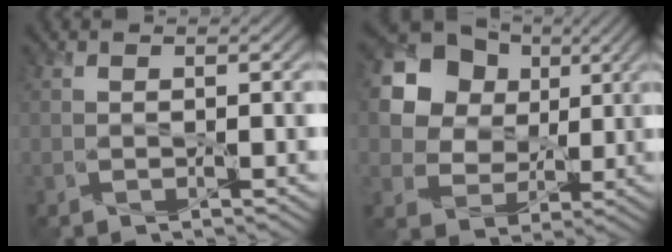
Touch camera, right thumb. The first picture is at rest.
{"total": 15.9, "force": [6.5, 13.4, 5.4], "torque": [-0.182, 0.035, 0.134]}